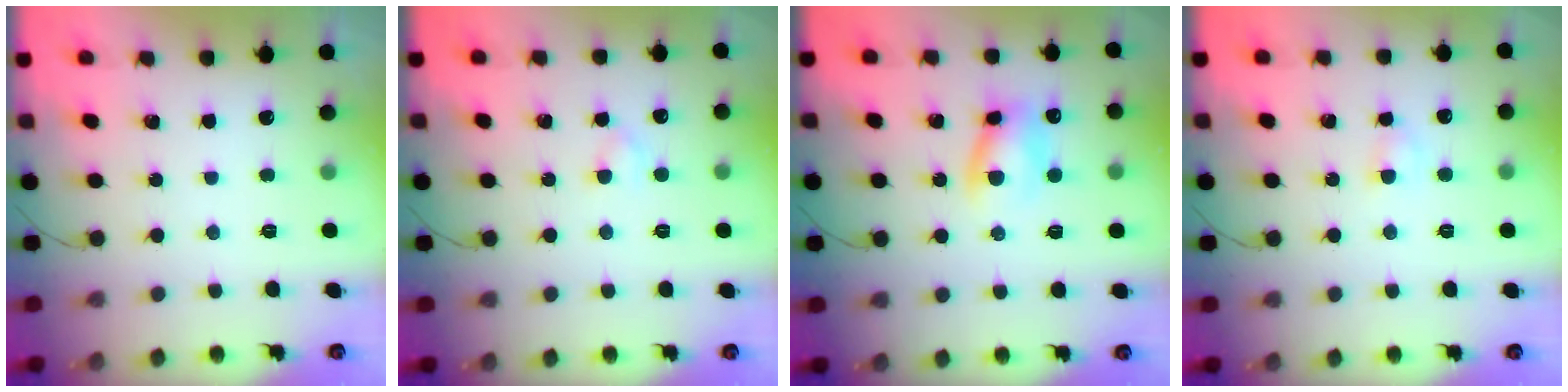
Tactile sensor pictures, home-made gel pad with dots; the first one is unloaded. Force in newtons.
{"total": 2.6, "press": 2.4, "slide": 1.0}
{"total": 8.3, "press": 8.2, "slide": 1.4}
{"total": 2.4, "press": 2.3, "slide": 0.9}